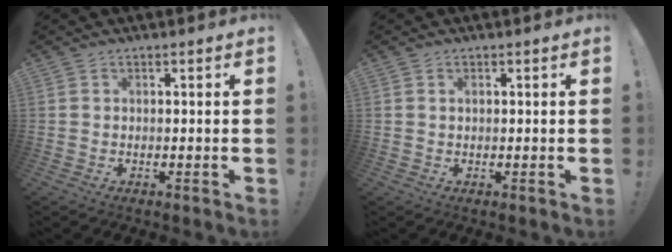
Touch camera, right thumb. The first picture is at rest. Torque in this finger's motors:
{"motor_torque": [-0.01, -0.17, -0.23, 0.06, 0.09]}